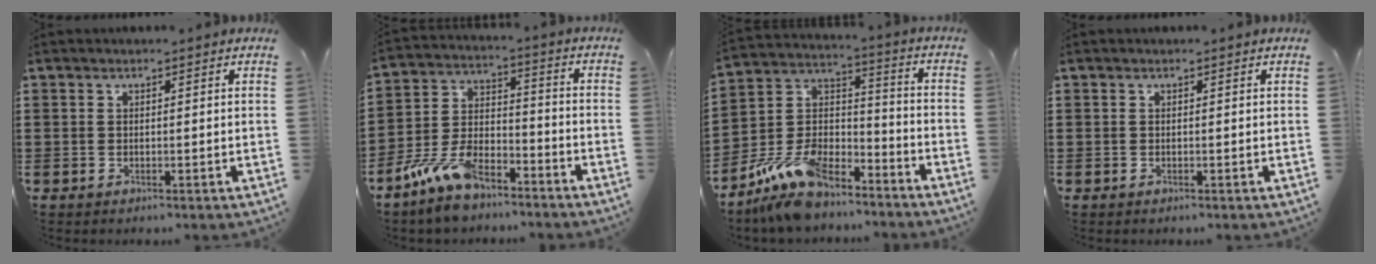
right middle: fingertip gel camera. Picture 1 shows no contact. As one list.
[{"total": 9.4, "force": [-7.2, 3.7, 4.7], "torque": [-0.112, 0.011, -0.139]}, {"total": 11.3, "force": [-9.3, 4.4, 4.8], "torque": [-0.125, 0.018, -0.187]}, {"total": 0.0}]